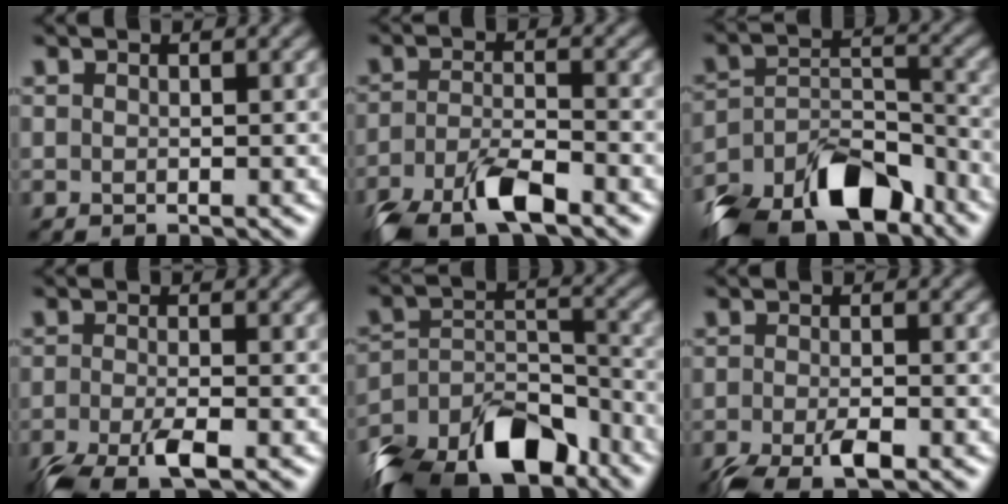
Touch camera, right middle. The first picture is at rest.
{"total": 6.3, "force": [-4.6, 2.0, 3.8], "torque": [-0.079, -0.006, -0.091]}
{"total": 10.8, "force": [-8.6, 4.4, 4.8], "torque": [-0.085, 0.003, -0.159]}
{"total": 5.1, "force": [-3.4, 1.5, 3.5], "torque": [-0.074, -0.007, -0.070]}
{"total": 12.2, "force": [-10.0, 5.0, 4.8], "torque": [-0.084, 0.000, -0.172]}
{"total": 4.4, "force": [-2.8, 1.4, 3.1], "torque": [-0.061, -0.005, -0.054]}